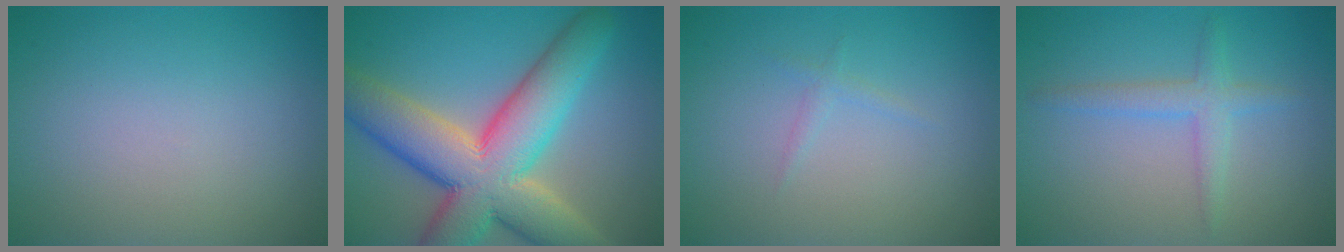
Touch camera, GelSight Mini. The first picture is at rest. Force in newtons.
{"total": 12.6, "press": 12.6, "slide": 0.9}
{"total": 0.8, "press": 0.8, "slide": 0.0}
{"total": 2.3, "press": 2.3, "slide": 0.1}